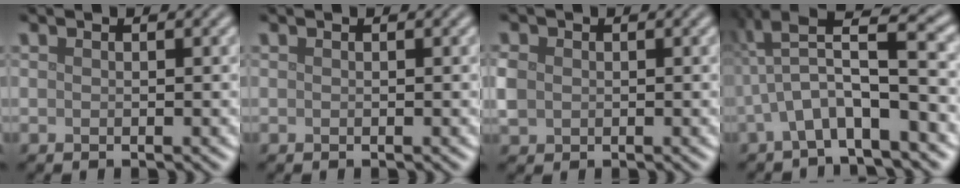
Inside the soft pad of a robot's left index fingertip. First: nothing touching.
{"total": 0.0}
{"total": 2.1, "force": [0.1, 1.9, 0.9], "torque": [-0.023, 0.002, 0.000]}
{"total": 6.6, "force": [-1.1, 1.6, 6.3], "torque": [-0.112, 0.019, -0.029]}